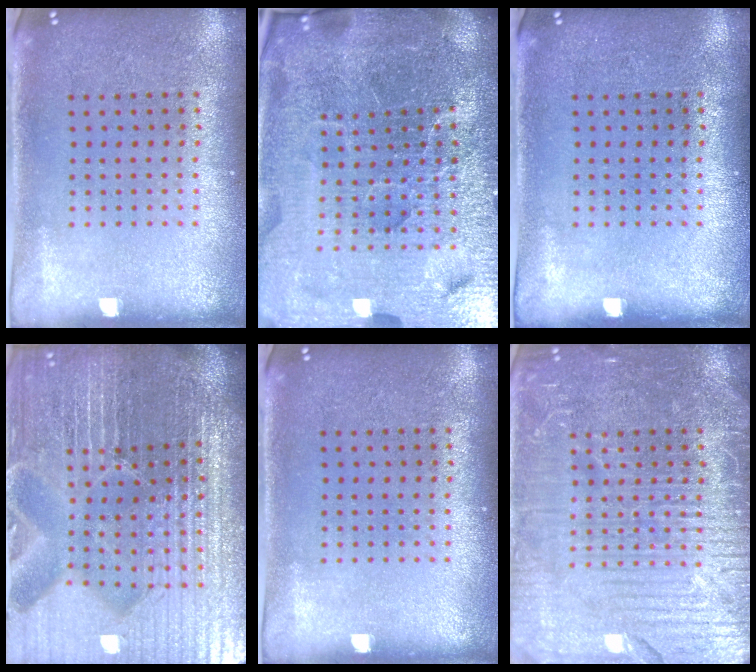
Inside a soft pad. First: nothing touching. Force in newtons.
{"total": 7.0, "press": 6.1, "slide": 3.3}
{"total": 0.0}
{"total": 7.2, "press": 6.3, "slide": 3.5}
{"total": 0.0}
{"total": 7.2, "press": 7.1, "slide": 0.8}